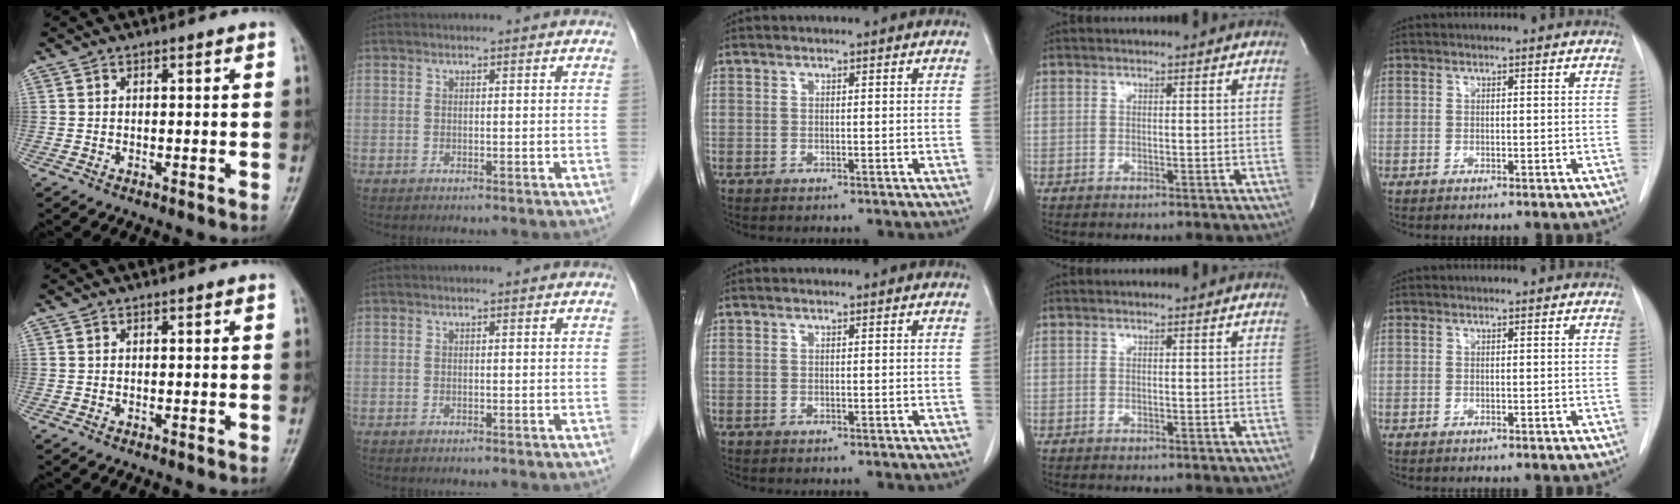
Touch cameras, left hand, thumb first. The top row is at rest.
{}